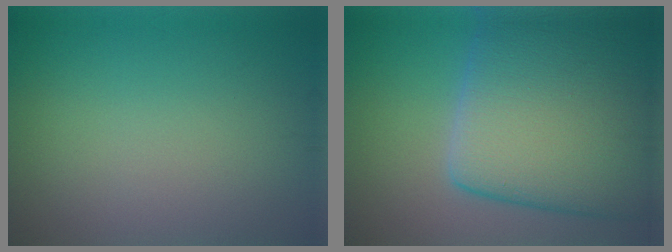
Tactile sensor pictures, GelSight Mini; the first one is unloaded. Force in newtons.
{"total": 15.9, "press": 15.9, "slide": 0.8}